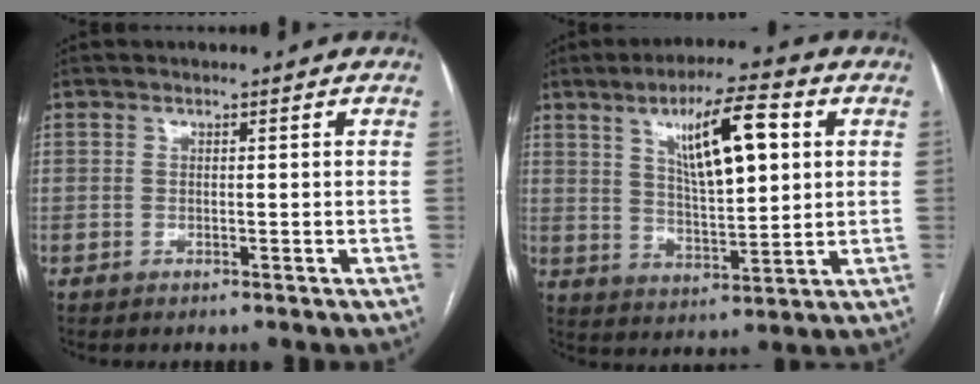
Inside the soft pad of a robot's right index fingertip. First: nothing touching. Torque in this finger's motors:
{"motor_torque": [1.16, 0.98, 0.27, 0.07]}